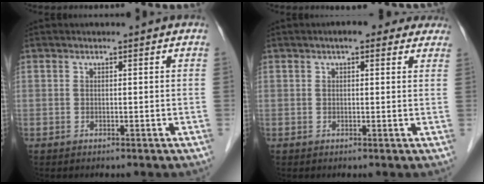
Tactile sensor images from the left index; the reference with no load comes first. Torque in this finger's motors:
{"motor_torque": [0.61, -0.77, 0.25, 0.02]}